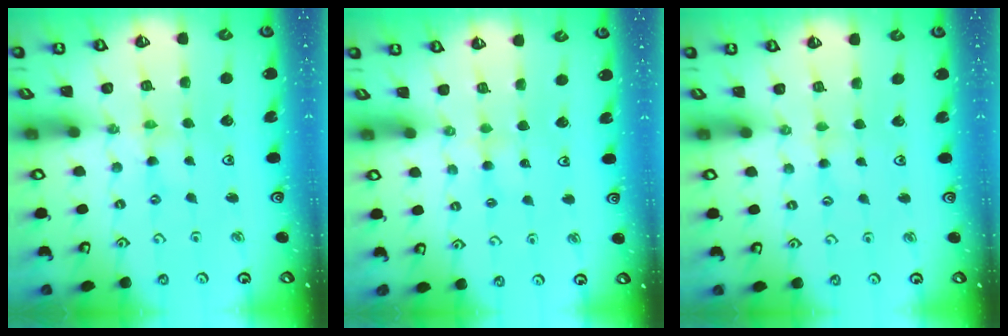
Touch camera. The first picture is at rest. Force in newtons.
{"total": 3.1, "press": 3.1, "slide": 0.4}
{"total": 1.7, "press": 1.6, "slide": 0.3}